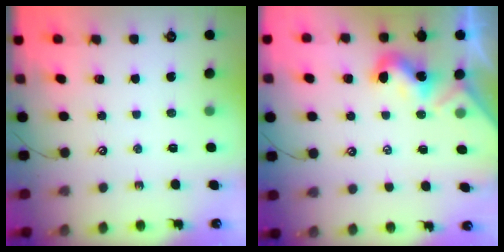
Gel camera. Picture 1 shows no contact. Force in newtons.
{"total": 1.7, "press": 1.6, "slide": 0.4}